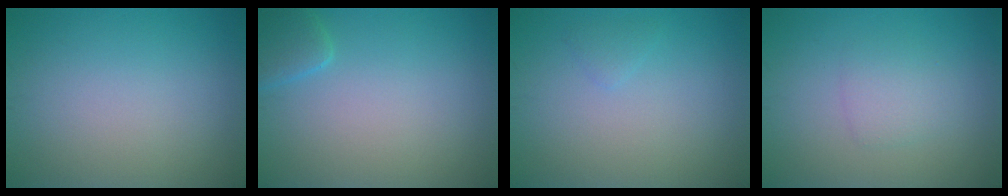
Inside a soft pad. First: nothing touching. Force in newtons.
{"total": 2.1, "press": 2.1, "slide": 0.2}
{"total": 0.7, "press": 0.7, "slide": 0.0}
{"total": 1.8, "press": 1.8, "slide": 0.2}